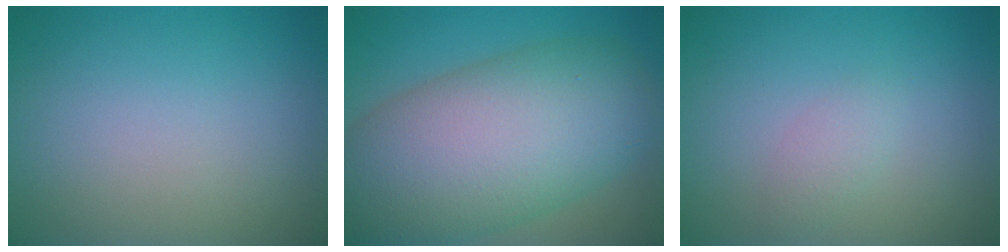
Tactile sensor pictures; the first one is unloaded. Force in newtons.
{"total": 13.2, "press": 13.2, "slide": 0.8}
{"total": 1.3, "press": 1.3, "slide": 0.1}